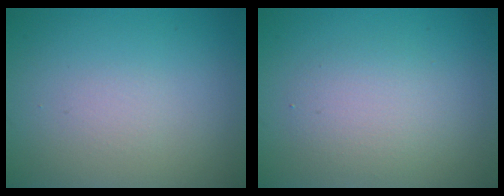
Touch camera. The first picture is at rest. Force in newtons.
{"total": 2.7, "press": 2.7, "slide": 0.3}